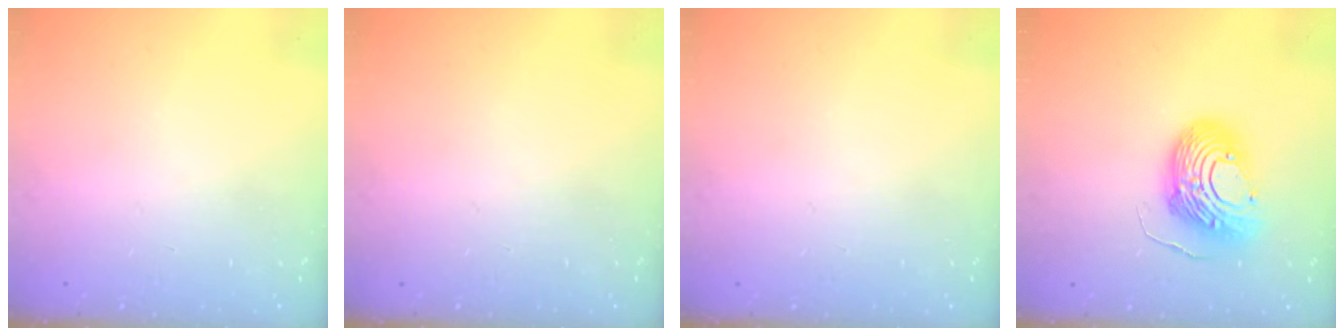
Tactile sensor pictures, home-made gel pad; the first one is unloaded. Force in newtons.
{"total": 0.0}
{"total": 0.0}
{"total": 12.6, "press": 12.6, "slide": 1.4}